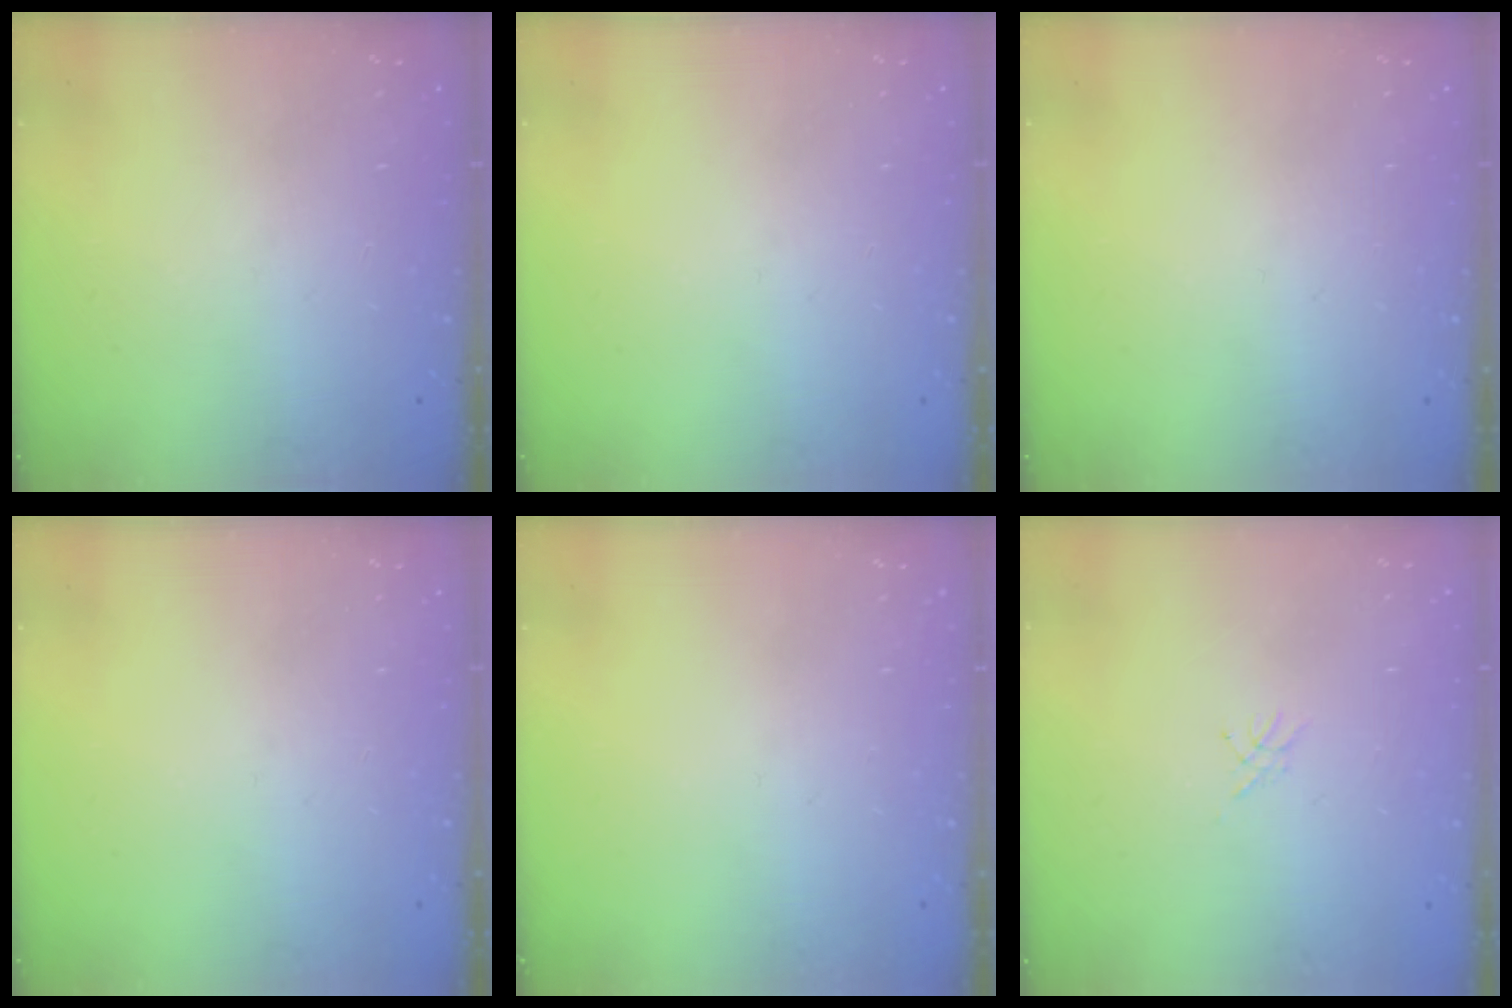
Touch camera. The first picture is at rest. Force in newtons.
{"total": 0.0}
{"total": 0.0}
{"total": 0.0}
{"total": 0.0}
{"total": 2.3, "press": 2.2, "slide": 0.3}